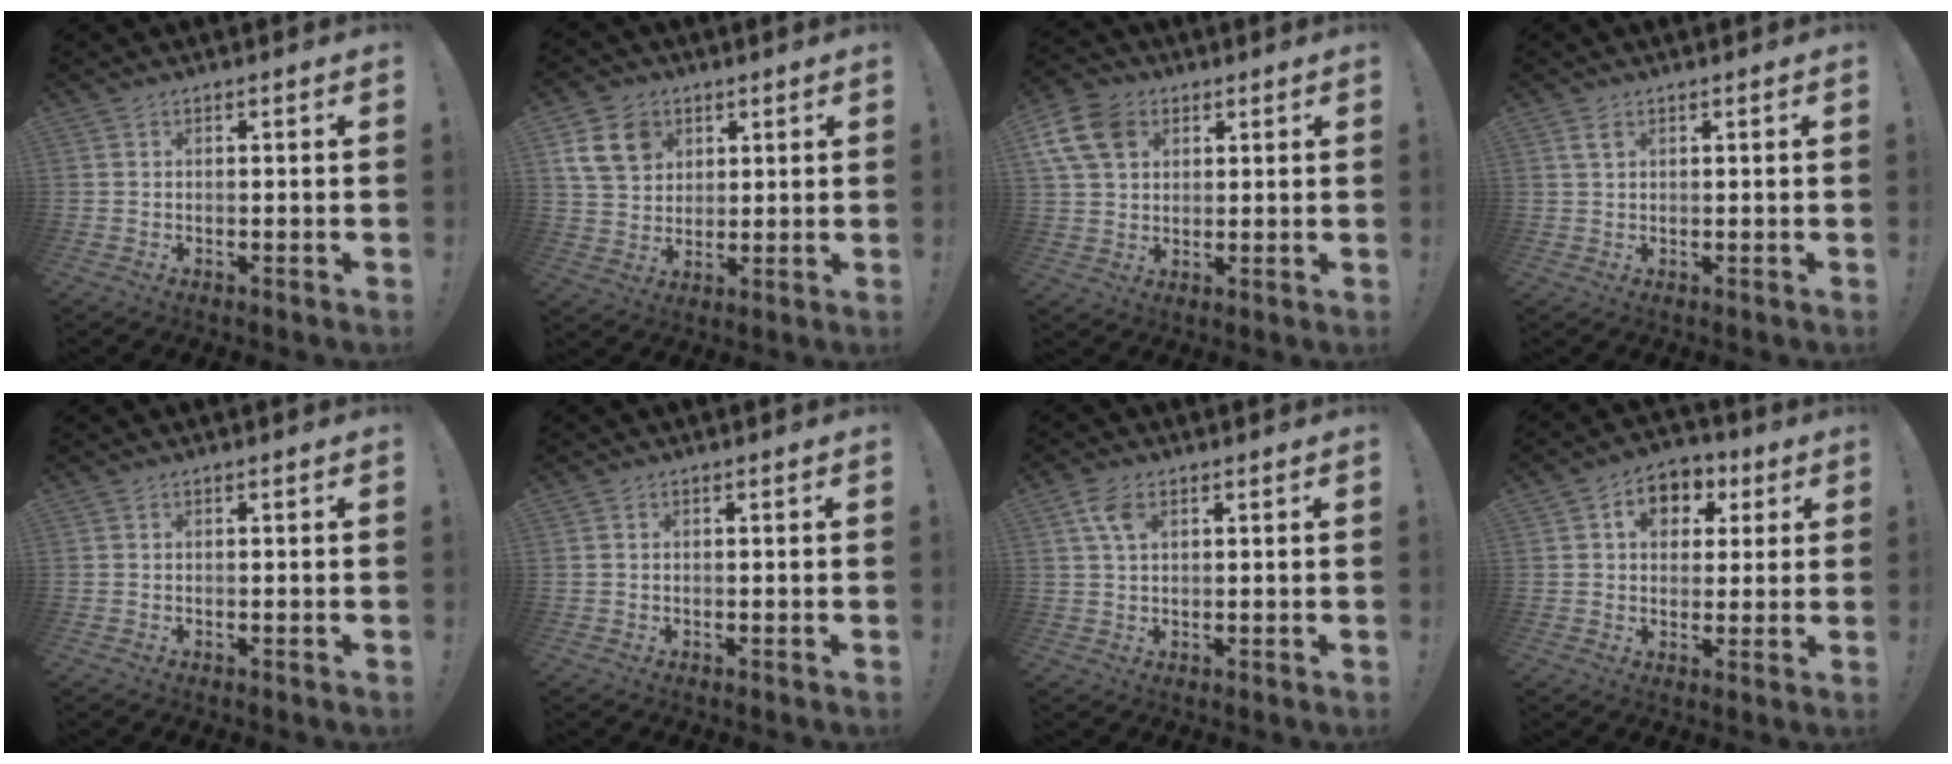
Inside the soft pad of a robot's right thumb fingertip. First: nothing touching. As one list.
[{"total": 11.9, "force": [5.3, 9.2, 5.5], "torque": [-0.096, -0.018, 0.107]}, {"total": 11.8, "force": [4.7, 8.7, 6.5], "torque": [-0.119, -0.017, 0.096]}, {"total": 2.4, "force": [1.2, 1.1, 1.8], "torque": [-0.031, 0.000, 0.022]}, {"total": 0.0}, {"total": 0.0}, {"total": 5.4, "force": [2.3, 2.9, 3.9], "torque": [-0.078, -0.002, 0.042]}, {"total": 8.8, "force": [2.6, 7.2, 4.3], "torque": [-0.046, -0.007, 0.047]}]